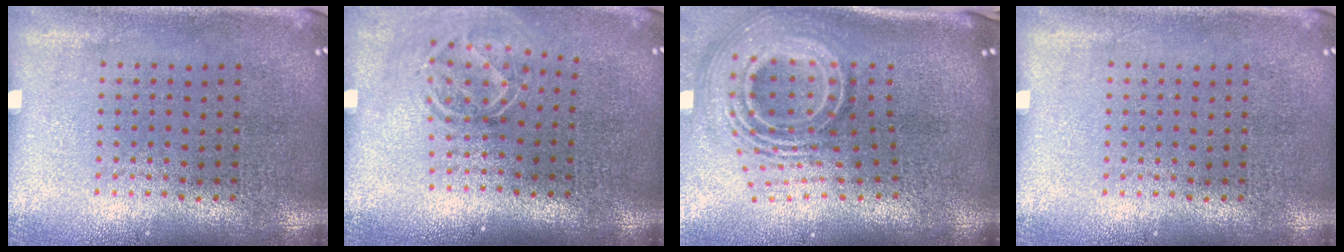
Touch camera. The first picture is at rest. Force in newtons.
{"total": 1.7, "press": 1.3, "slide": 1.2}
{"total": 3.0, "press": 1.9, "slide": 2.3}
{"total": 0.0}